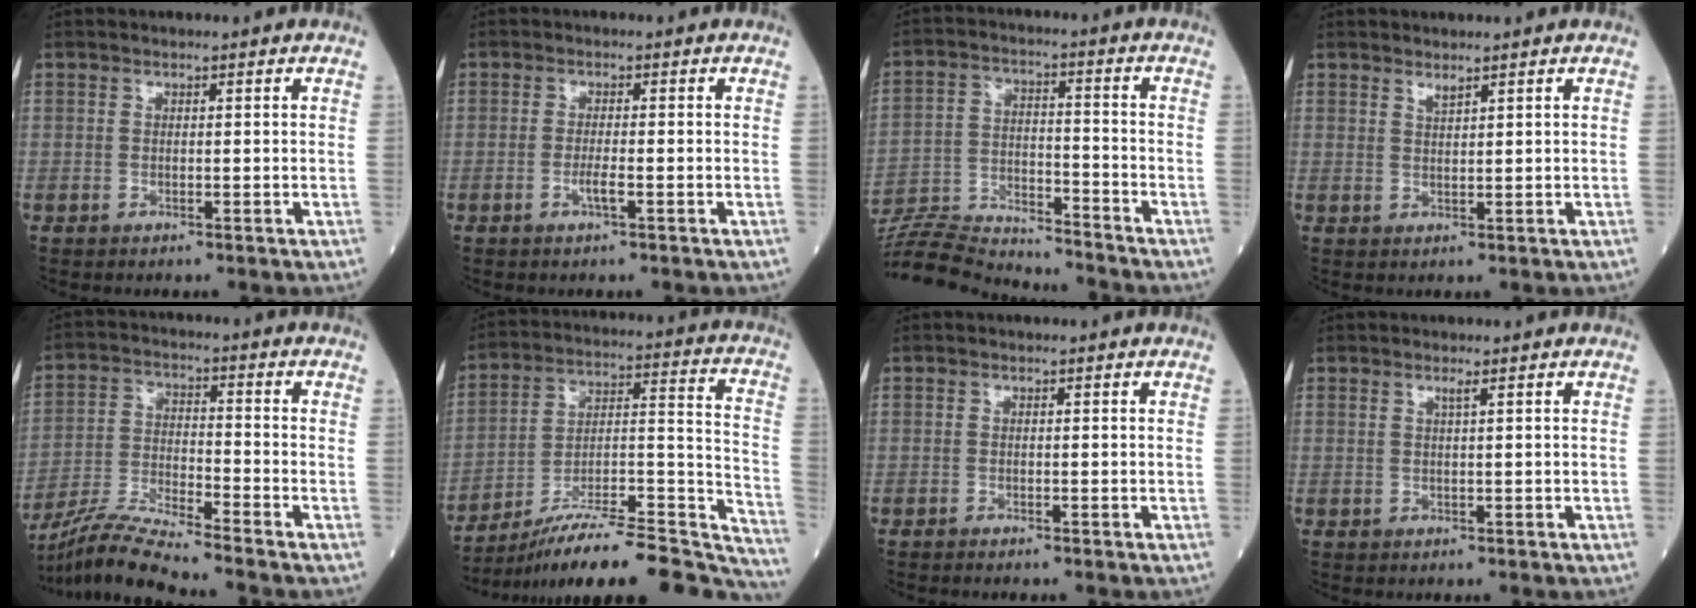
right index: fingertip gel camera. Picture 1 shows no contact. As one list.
[{"total": 1.8, "force": [-0.7, -0.1, 1.7], "torque": [-0.035, -0.001, -0.013]}, {"total": 15.5, "force": [-15.2, 0.9, 3.2], "torque": [-0.063, 0.013, -0.250]}, {"total": 1.1, "force": [1.0, -0.1, 0.5], "torque": [-0.011, -0.005, 0.023]}, {"total": 10.7, "force": [-9.9, -1.7, 3.8], "torque": [-0.077, -0.015, -0.185]}, {"total": 27.7, "force": [-24.1, 3.6, 13.2], "torque": [-0.132, 0.016, -0.355]}, {"total": 1.0, "force": [-0.9, -0.1, 0.5], "torque": [-0.009, 0.000, -0.011]}, {"total": 0.7, "force": [0.4, -0.3, 0.6], "torque": [-0.019, -0.002, 0.013]}]